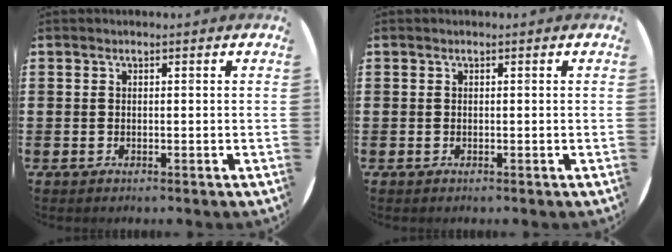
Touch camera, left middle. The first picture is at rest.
{"total": 0.0}